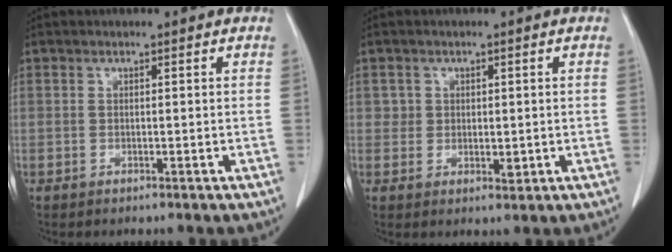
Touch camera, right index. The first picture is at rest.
{"total": 2.8, "force": [0.4, 2.6, 1.1], "torque": [-0.006, -0.003, 0.008]}